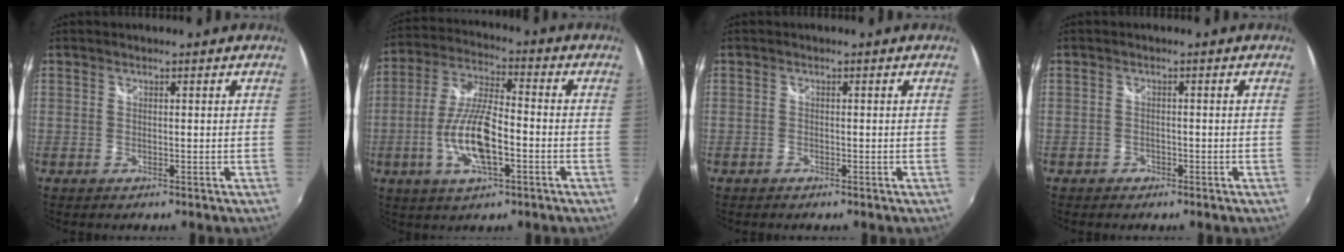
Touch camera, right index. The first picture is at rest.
{"total": 12.8, "force": [-3.9, 4.1, 11.5], "torque": [-0.239, -0.003, -0.073]}
{"total": 0.5, "force": [-0.4, -0.3, -0.1], "torque": [0.002, 0.000, -0.012]}
{"total": 1.1, "force": [-1.0, 0.6, 0.1], "torque": [-0.003, 0.002, -0.017]}